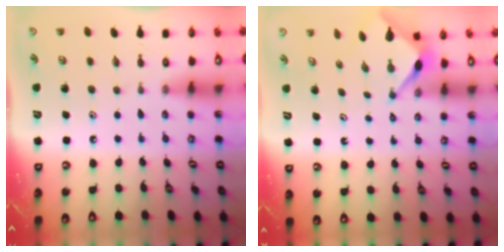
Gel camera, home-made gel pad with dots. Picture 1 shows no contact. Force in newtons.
{"total": 2.9, "press": 2.9, "slide": 0.3}